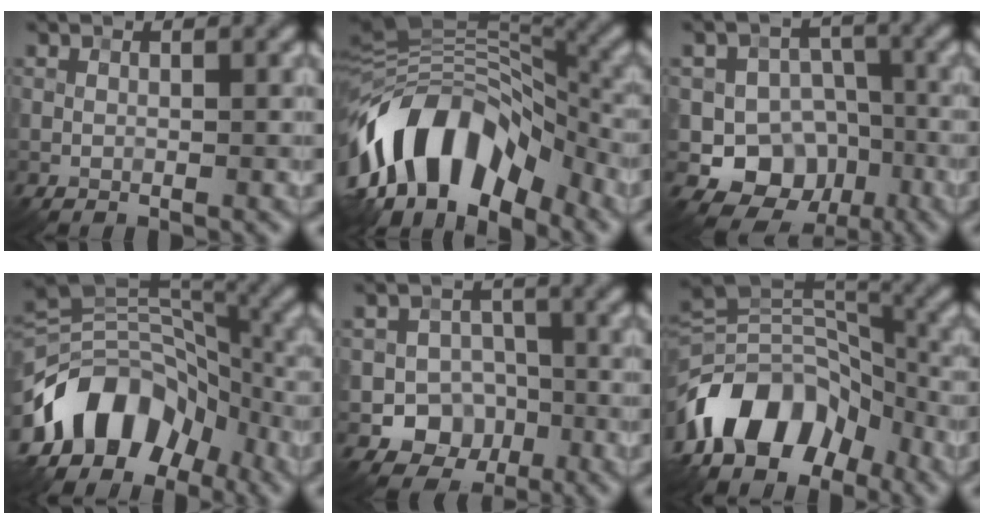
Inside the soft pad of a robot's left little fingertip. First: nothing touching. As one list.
[{"total": 13.0, "force": [-5.8, 7.1, 9.2], "torque": [-0.154, 0.016, -0.109]}, {"total": 8.8, "force": [-3.3, 7.5, 3.2], "torque": [-0.024, 0.003, -0.081]}, {"total": 12.4, "force": [-6.3, 7.9, 7.2], "torque": [-0.124, 0.018, -0.127]}, {"total": 6.1, "force": [-2.4, 5.3, 1.8], "torque": [0.001, -0.001, -0.058]}, {"total": 12.0, "force": [-6.7, 7.4, 6.7], "torque": [-0.113, 0.020, -0.134]}]